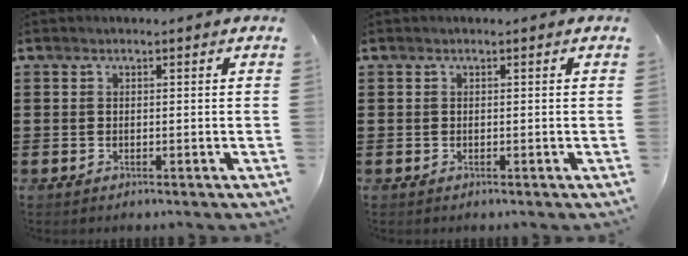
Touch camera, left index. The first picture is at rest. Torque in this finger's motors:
{"motor_torque": [0.00, 0.00, 0.00, 0.00]}